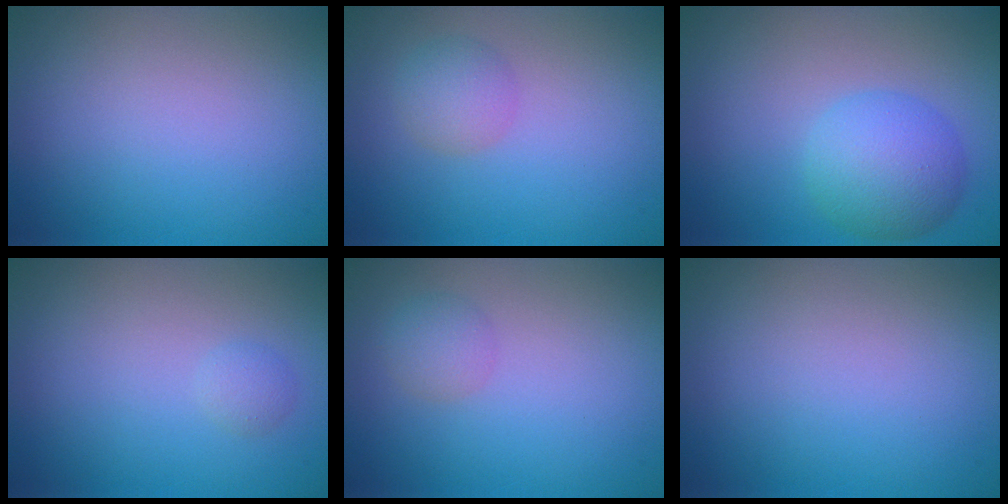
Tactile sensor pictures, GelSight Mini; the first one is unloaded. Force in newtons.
{"total": 2.1, "press": 2.1, "slide": 0.1}
{"total": 4.9, "press": 4.9, "slide": 0.1}
{"total": 0.8, "press": 0.8, "slide": 0.0}
{"total": 1.5, "press": 1.5, "slide": 0.0}
{"total": 0.0}